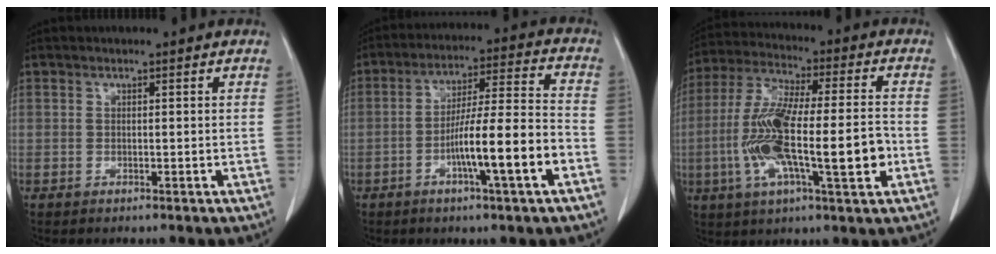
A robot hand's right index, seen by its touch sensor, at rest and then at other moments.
{"total": 12.7, "force": [-4.6, 0.1, 11.8], "torque": [-0.201, 0.007, -0.077]}
{"total": 17.4, "force": [-3.4, 3.1, 16.8], "torque": [-0.318, 0.003, -0.057]}